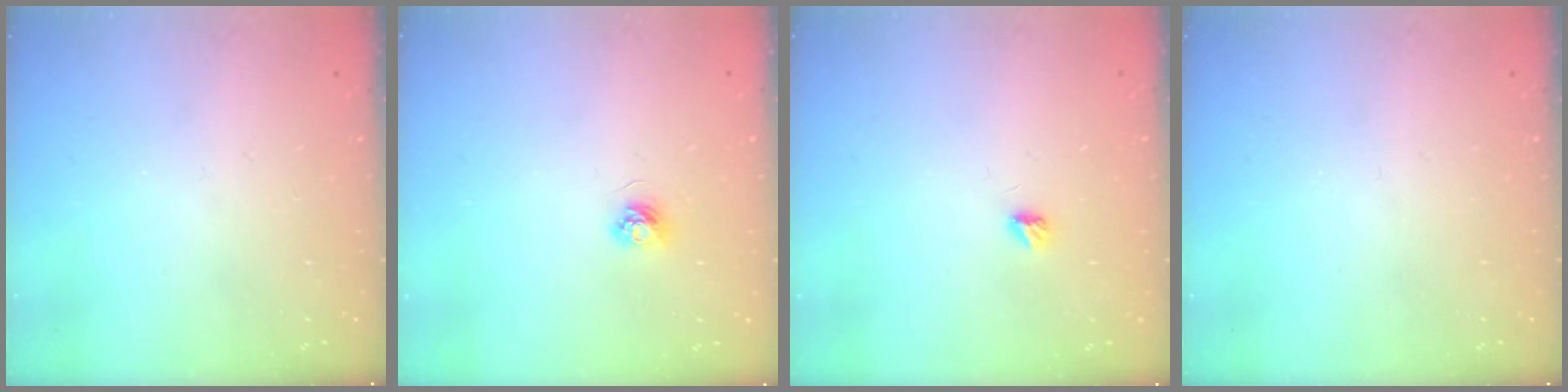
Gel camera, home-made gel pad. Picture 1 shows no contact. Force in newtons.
{"total": 3.6, "press": 3.6, "slide": 0.4}
{"total": 3.3, "press": 3.3, "slide": 0.4}
{"total": 0.0}